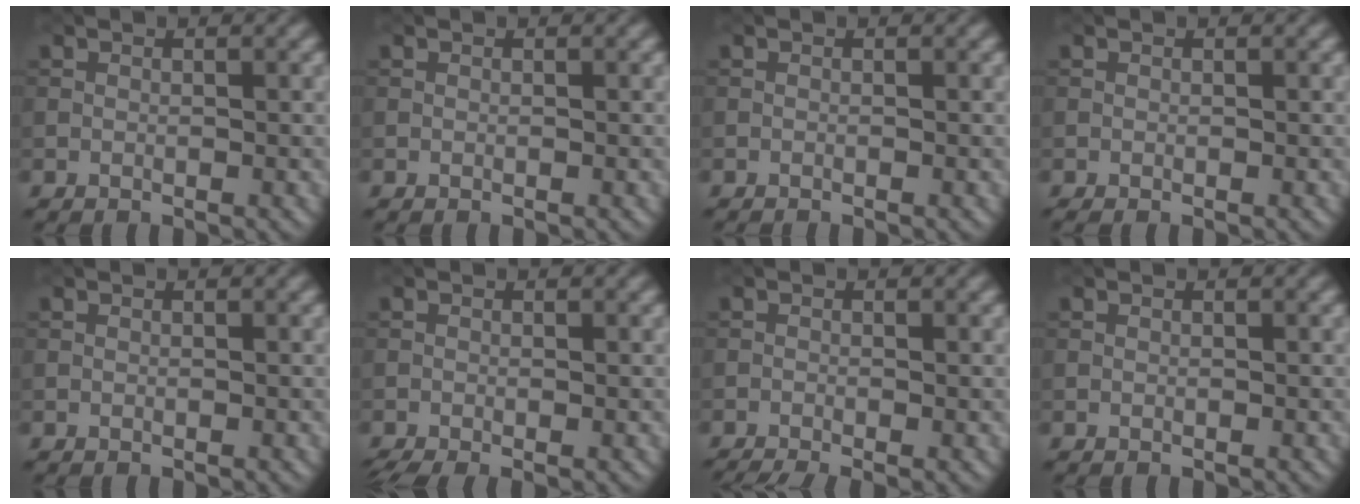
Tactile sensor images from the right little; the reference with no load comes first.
{"total": 0.0}
{"total": 0.7, "force": [-0.7, -0.1, 0.1], "torque": [-0.003, -0.008, -0.015]}
{"total": 0.9, "force": [-0.5, 0.3, 0.7], "torque": [-0.018, -0.005, -0.012]}
{"total": 0.0}
{"total": 2.5, "force": [-1.4, 0.8, 1.9], "torque": [-0.044, -0.007, -0.028]}
{"total": 2.8, "force": [-2.1, 0.5, 1.9], "torque": [-0.028, -0.007, -0.040]}
{"total": 0.0}